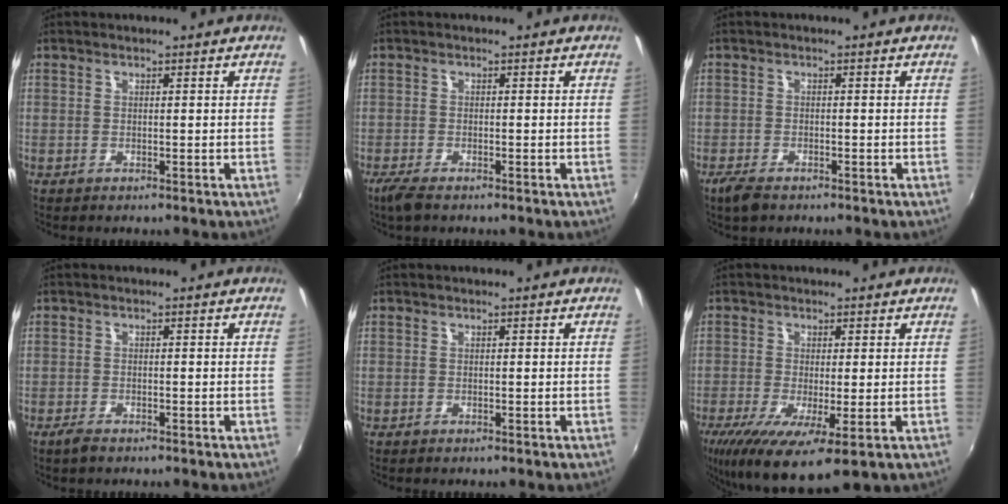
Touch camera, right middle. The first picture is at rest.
{"total": 3.1, "force": [-2.2, 0.7, 2.0], "torque": [-0.048, -0.010, -0.043]}
{"total": 3.5, "force": [-2.6, 1.3, 2.0], "torque": [-0.051, -0.010, -0.051]}
{"total": 2.0, "force": [-1.5, 0.6, 1.1], "torque": [-0.026, -0.004, -0.029]}
{"total": 0.0}
{"total": 11.1, "force": [-4.5, 2.6, 9.8], "torque": [-0.191, -0.044, -0.073]}